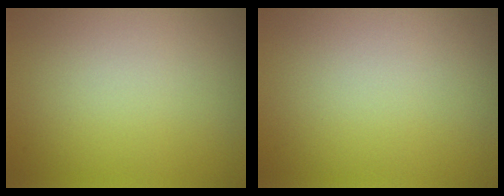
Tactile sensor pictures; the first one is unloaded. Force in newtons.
{"total": 0.0}